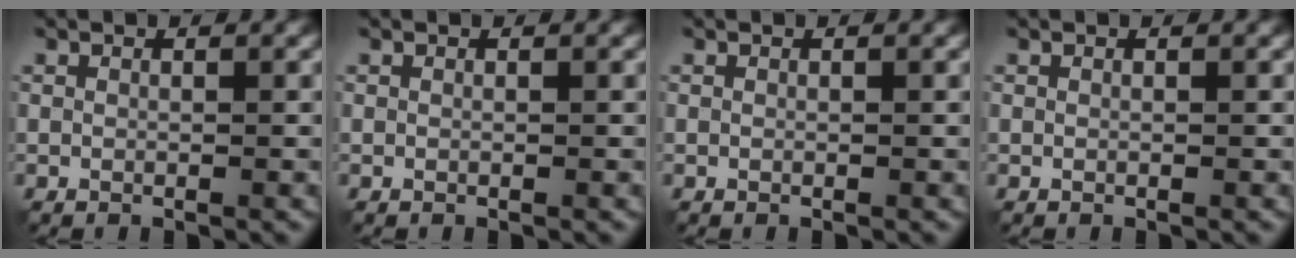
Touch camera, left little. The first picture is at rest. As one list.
[{"total": 0.0}, {"total": 0.0}, {"total": 0.0}]